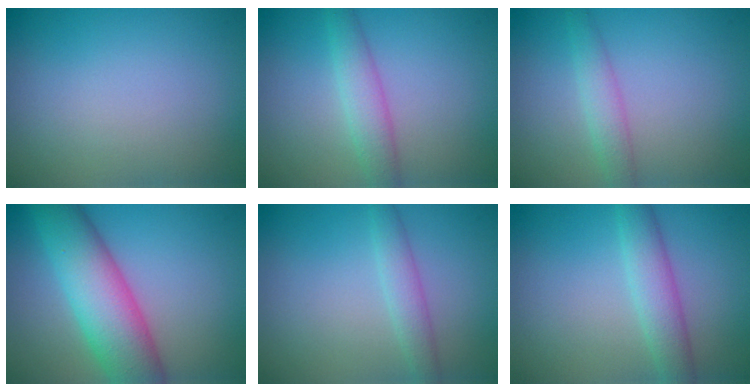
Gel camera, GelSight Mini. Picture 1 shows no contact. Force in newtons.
{"total": 2.7, "press": 2.7, "slide": 0.1}
{"total": 2.2, "press": 2.2, "slide": 0.1}
{"total": 8.5, "press": 8.5, "slide": 0.2}
{"total": 2.1, "press": 2.1, "slide": 0.1}
{"total": 3.4, "press": 3.4, "slide": 0.3}